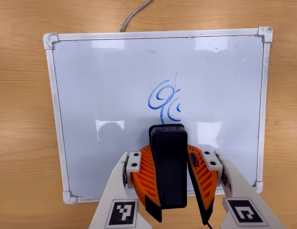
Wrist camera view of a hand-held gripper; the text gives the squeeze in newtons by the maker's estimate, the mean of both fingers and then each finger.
{"total": 10.4, "left": 9.6, "right": 11.2}